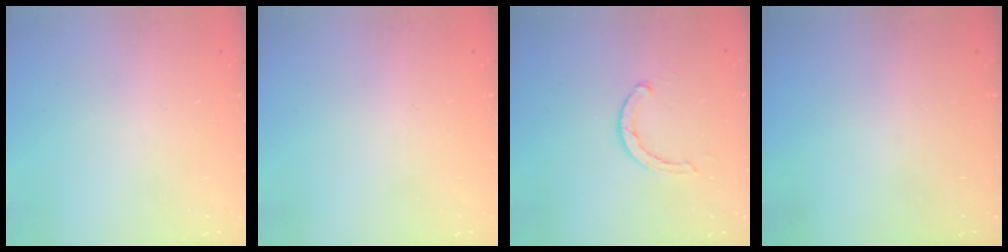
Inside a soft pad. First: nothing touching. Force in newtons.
{"total": 2.6, "press": 2.6, "slide": 0.2}
{"total": 2.6, "press": 2.5, "slide": 0.4}
{"total": 0.0}